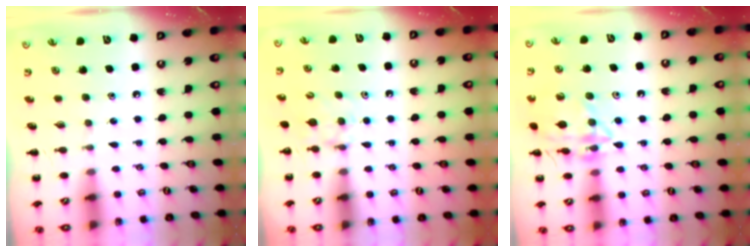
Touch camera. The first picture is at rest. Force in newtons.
{"total": 5.2, "press": 5.0, "slide": 1.5}
{"total": 14.7, "press": 14.6, "slide": 1.0}